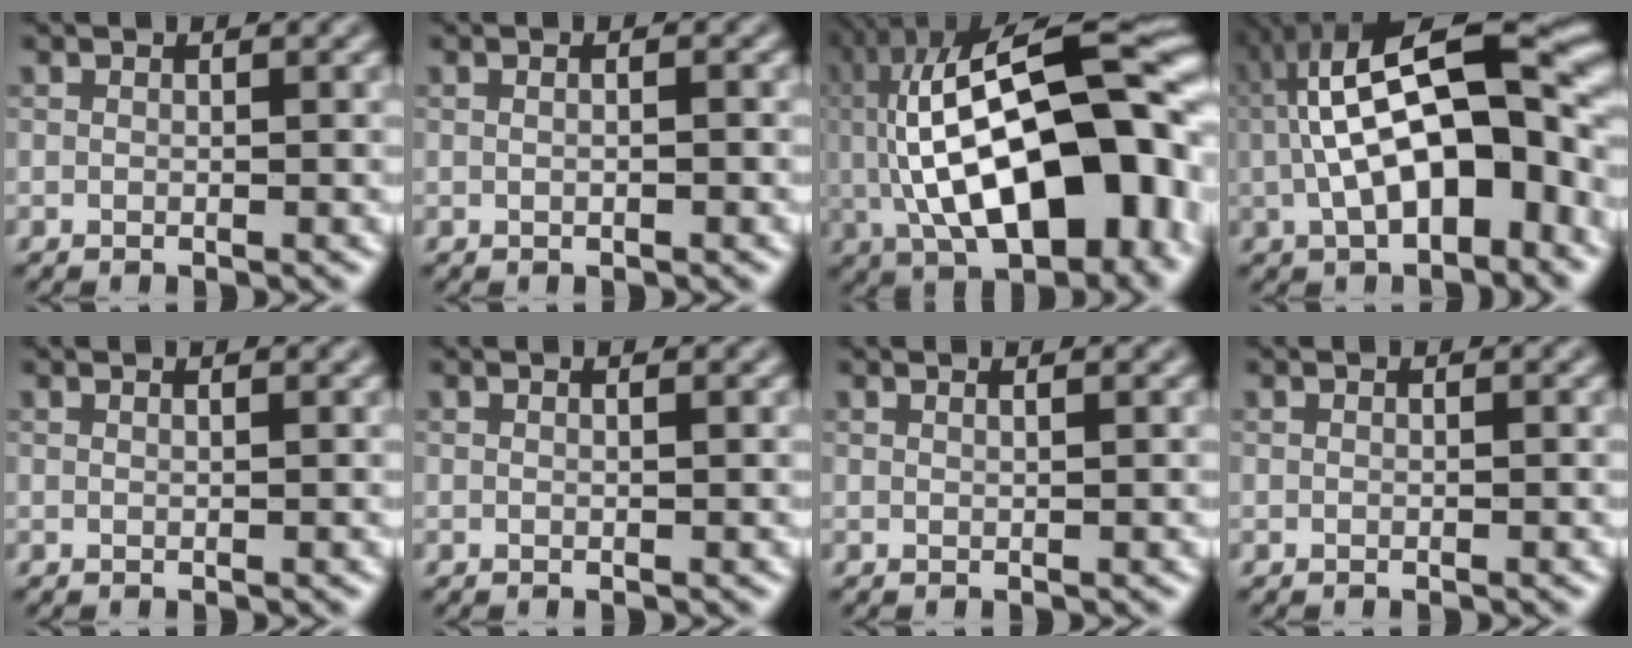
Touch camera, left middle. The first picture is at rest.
{"total": 2.8, "force": [0.8, 1.5, 2.2], "torque": [-0.017, 0.028, -0.019]}
{"total": 17.7, "force": [0.4, 8.0, 15.7], "torque": [-0.234, 0.019, 0.006]}
{"total": 15.0, "force": [-0.4, 6.6, 13.5], "torque": [-0.196, 0.038, -0.014]}
{"total": 1.4, "force": [1.0, 0.5, 0.8], "torque": [-0.005, -0.001, 0.000]}
{"total": 1.0, "force": [0.5, 0.4, 0.8], "torque": [-0.006, 0.000, 0.000]}
{"total": 2.1, "force": [1.3, 0.9, 1.3], "torque": [0.002, 0.000, -0.007]}
{"total": 0.0}